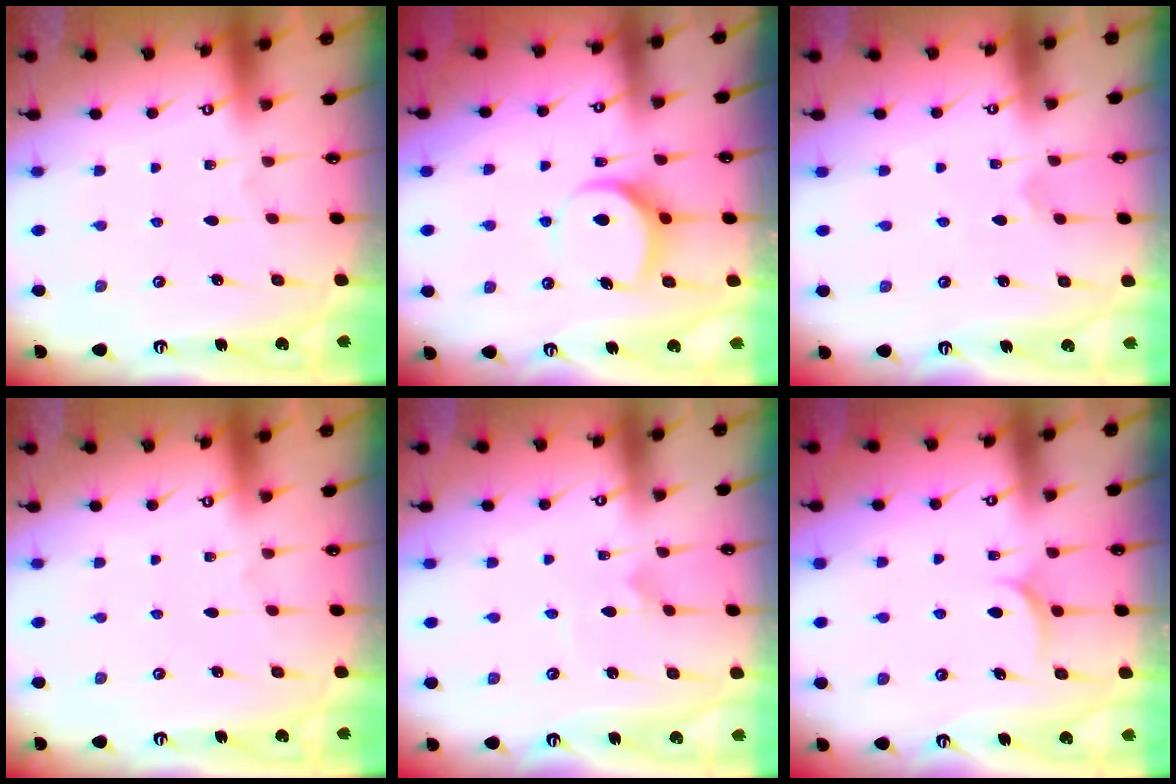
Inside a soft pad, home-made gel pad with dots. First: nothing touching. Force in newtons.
{"total": 8.7, "press": 8.6, "slide": 0.8}
{"total": 2.5, "press": 2.4, "slide": 0.6}
{"total": 0.0}
{"total": 4.2, "press": 4.2, "slide": 0.3}
{"total": 6.1, "press": 6.1, "slide": 0.3}